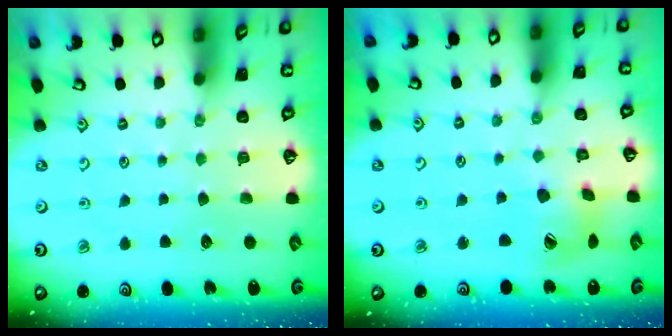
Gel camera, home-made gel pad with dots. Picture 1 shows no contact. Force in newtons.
{"total": 11.5, "press": 11.4, "slide": 1.5}